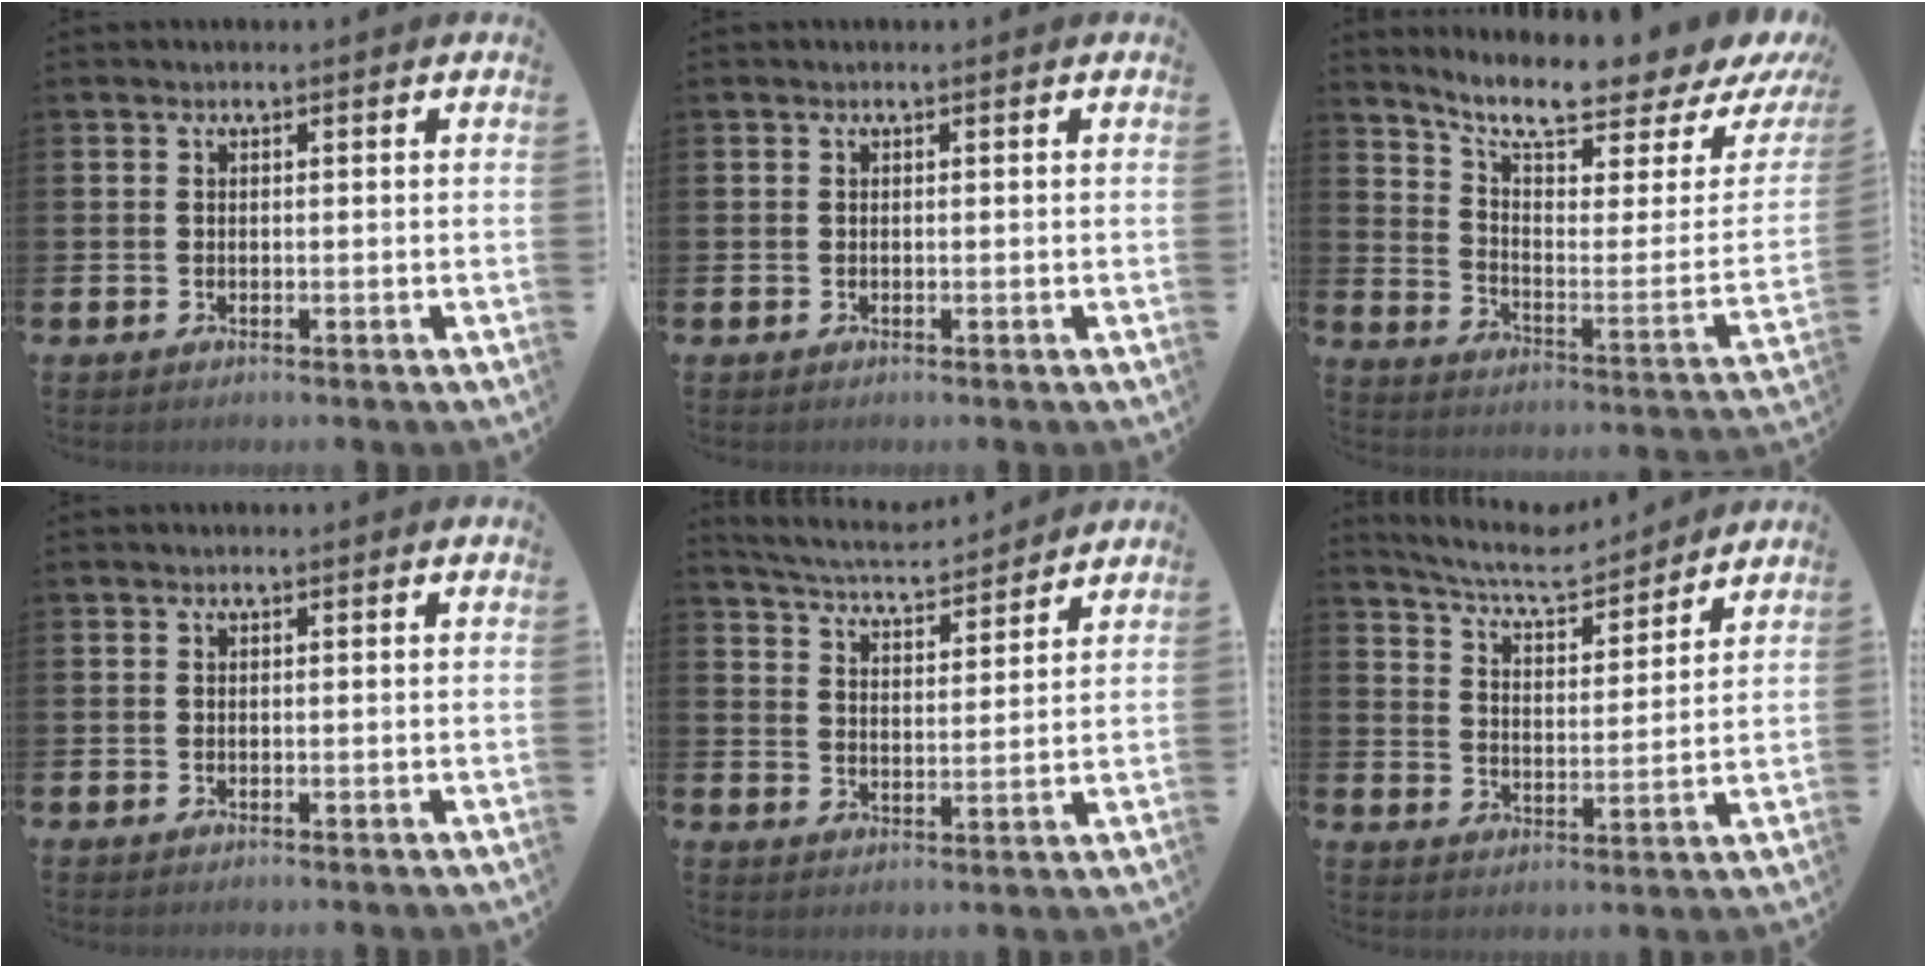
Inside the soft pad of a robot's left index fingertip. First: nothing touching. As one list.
[{"total": 0.0}, {"total": 9.5, "force": [8.5, 1.3, 4.0], "torque": [-0.093, -0.075, 0.140]}, {"total": 0.0}, {"total": 5.3, "force": [5.2, 0.5, 0.8], "torque": [-0.042, -0.037, 0.090]}, {"total": 6.9, "force": [6.5, 1.3, 1.9], "torque": [-0.063, -0.043, 0.111]}]